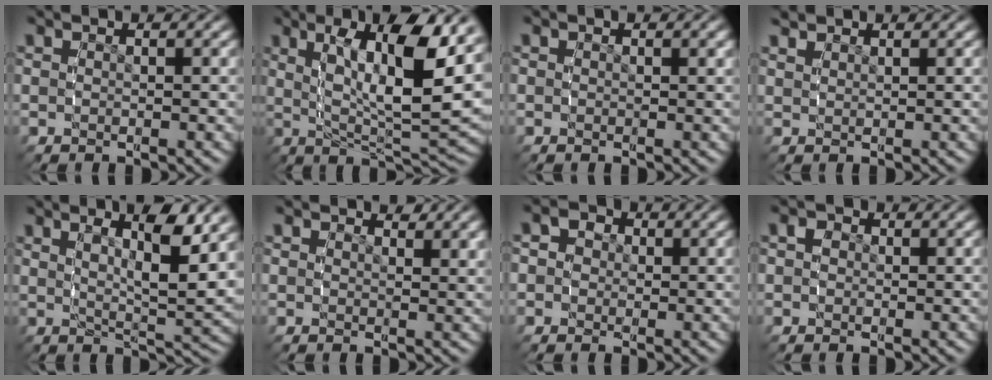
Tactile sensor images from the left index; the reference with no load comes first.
{"total": 11.4, "force": [2.5, 3.6, 10.5], "torque": [-0.160, 0.004, 0.044]}
{"total": 0.0}
{"total": 1.2, "force": [1.1, -0.3, 0.0], "torque": [-0.002, 0.000, 0.028]}
{"total": 6.7, "force": [2.6, 1.2, 6.1], "torque": [-0.085, 0.003, 0.042]}
{"total": 1.1, "force": [1.0, 0.3, 0.5], "torque": [-0.001, -0.002, 0.012]}
{"total": 3.2, "force": [0.5, 2.9, 1.1], "torque": [-0.022, 0.005, -0.005]}
{"total": 0.8, "force": [0.1, 0.8, 0.3], "torque": [-0.002, 0.001, -0.002]}